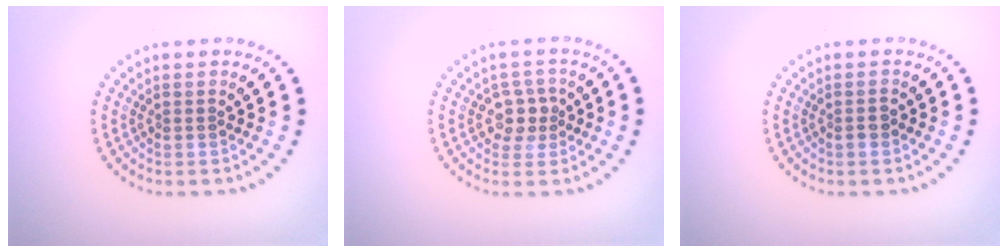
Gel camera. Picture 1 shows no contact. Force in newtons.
{"total": 2.4, "press": 2.2, "slide": 1.0}
{"total": 0.8, "press": 0.7, "slide": 0.3}